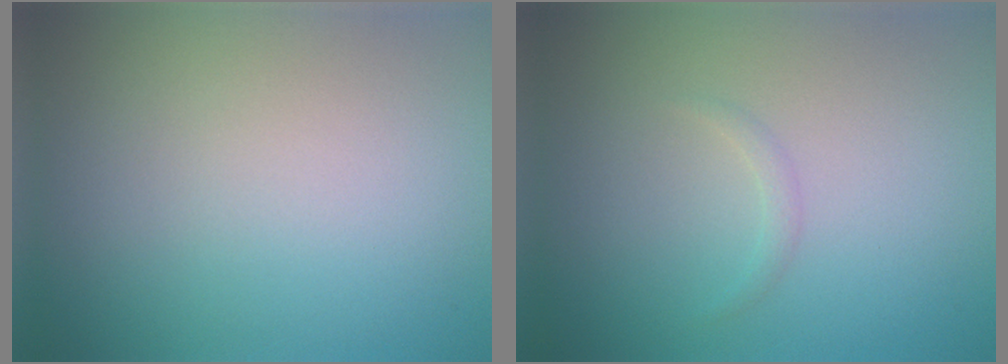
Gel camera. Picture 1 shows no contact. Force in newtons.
{"total": 0.7, "press": 0.7, "slide": 0.1}